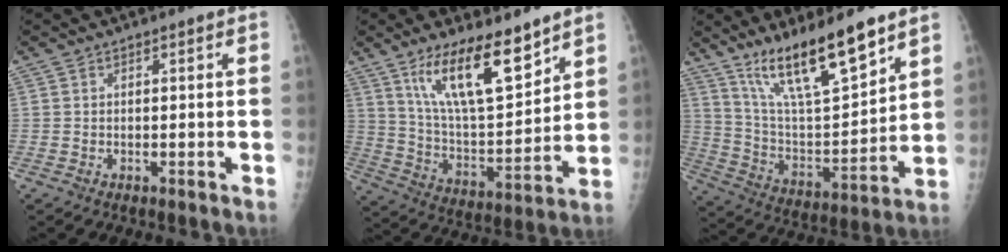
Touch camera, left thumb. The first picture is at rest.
{"total": 16.8, "force": [11.0, 5.1, 11.6], "torque": [-0.173, -0.068, 0.208]}
{"total": 18.0, "force": [12.9, 3.7, 11.9], "torque": [-0.184, -0.072, 0.242]}